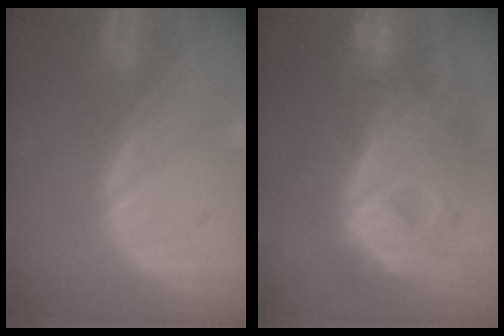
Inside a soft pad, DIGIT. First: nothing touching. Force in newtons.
{"total": 12.7, "press": 12.6, "slide": 1.2}